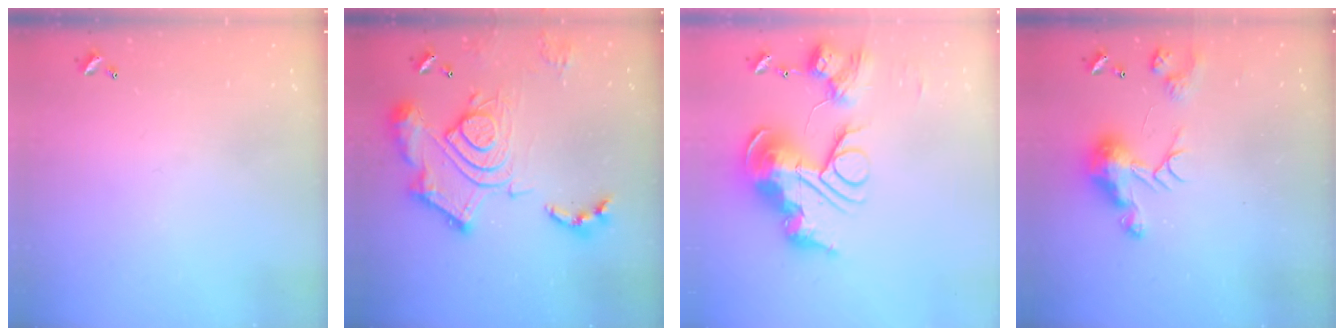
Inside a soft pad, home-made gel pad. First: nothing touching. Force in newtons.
{"total": 21.5, "press": 21.4, "slide": 2.5}
{"total": 0.7, "press": 0.7, "slide": 0.0}
{"total": 8.7, "press": 8.6, "slide": 0.2}